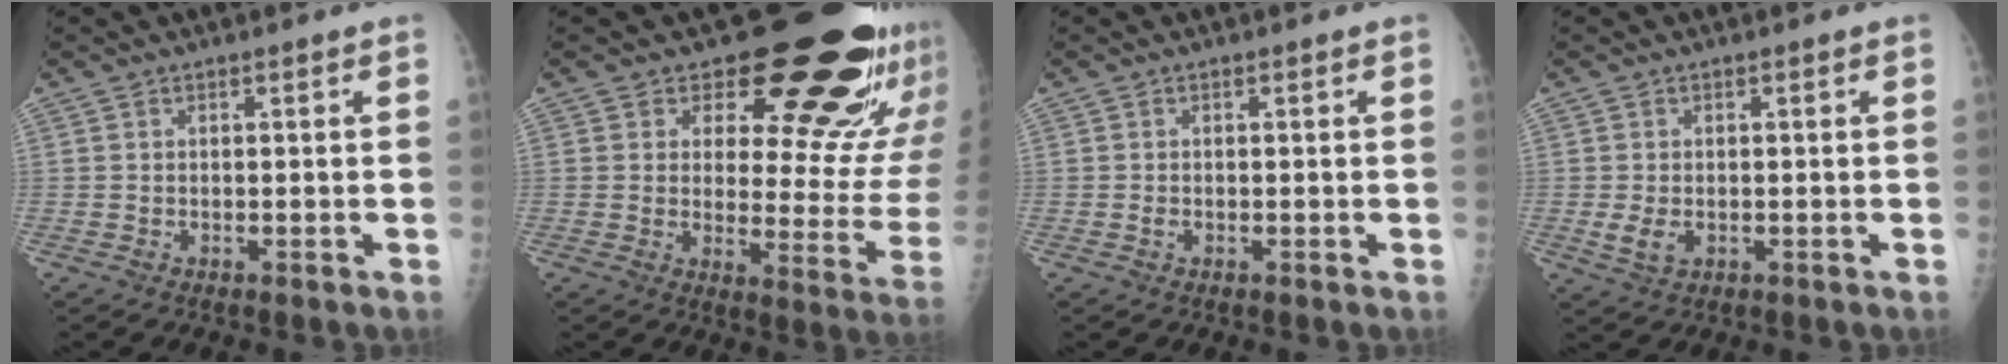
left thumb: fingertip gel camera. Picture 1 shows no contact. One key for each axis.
{"total": 22.3, "fx": 15.3, "fy": 9.6, "fz": 13.0, "tx": -0.121, "ty": -0.103, "tz": 0.187}
{"total": 0.7, "fx": -0.1, "fy": 0.5, "fz": 0.5, "tx": -0.005, "ty": 0.000, "tz": -0.003}
{"total": 3.2, "fx": -0.5, "fy": 2.2, "fz": 2.3, "tx": -0.042, "ty": -0.005, "tz": -0.005}